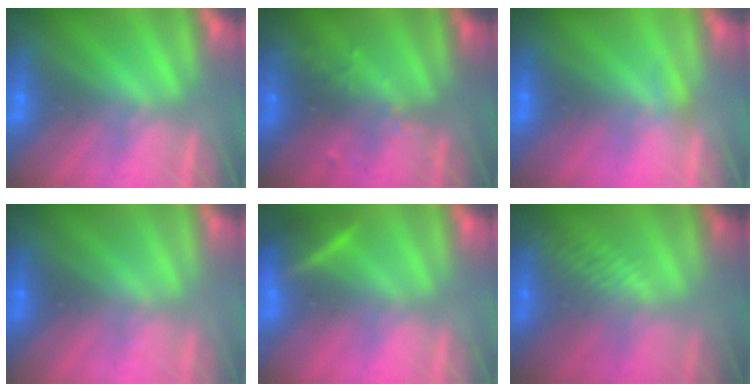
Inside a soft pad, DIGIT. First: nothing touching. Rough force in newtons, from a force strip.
{"total": 2.9}
{"total": 3.6}
{"total": 3.0}
{"total": 2.8}
{"total": 2.9}